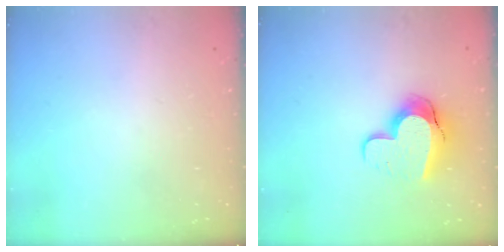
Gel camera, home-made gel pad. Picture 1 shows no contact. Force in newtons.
{"total": 11.8, "press": 11.7, "slide": 1.0}